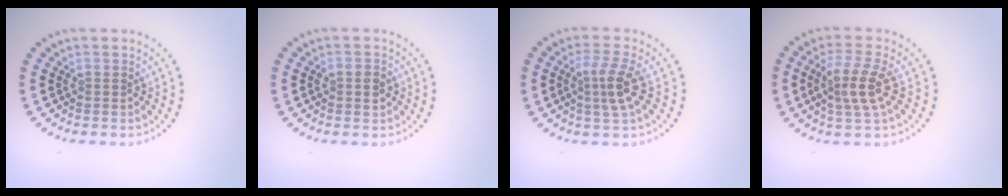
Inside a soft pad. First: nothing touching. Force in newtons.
{"total": 1.6, "press": 1.6, "slide": 0.2}
{"total": 2.9, "press": 2.5, "slide": 1.4}
{"total": 3.7, "press": 3.3, "slide": 1.6}